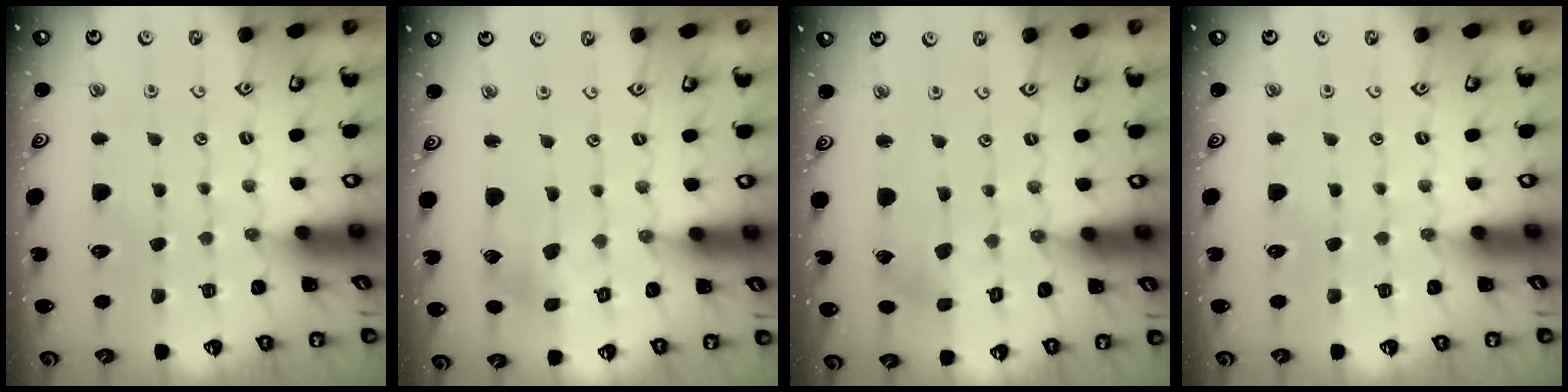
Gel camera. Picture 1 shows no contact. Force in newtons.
{"total": 4.4, "press": 4.4, "slide": 0.6}
{"total": 2.9, "press": 2.9, "slide": 0.3}
{"total": 0.0}